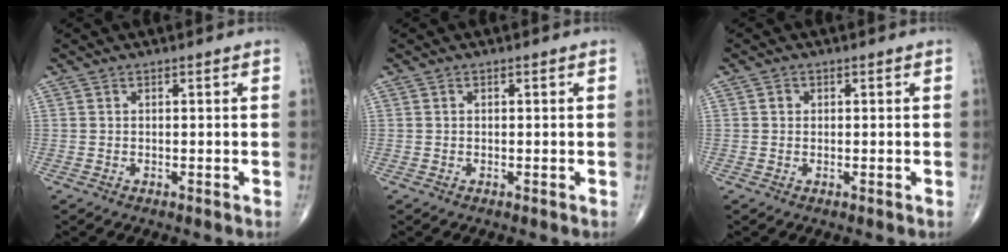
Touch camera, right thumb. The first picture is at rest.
{"total": 0.0}
{"total": 1.0, "force": [0.2, 1.0, 0.4], "torque": [-0.001, 0.002, 0.002]}